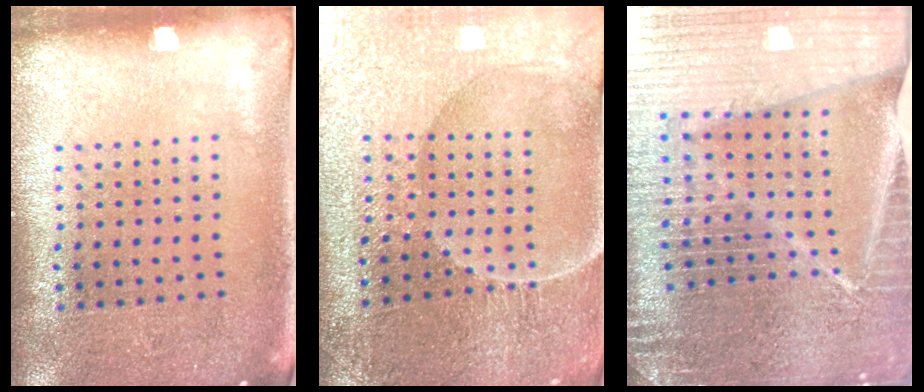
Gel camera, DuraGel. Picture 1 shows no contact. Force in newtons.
{"total": 3.5, "press": 3.5, "slide": 0.3}
{"total": 6.8, "press": 5.8, "slide": 3.5}